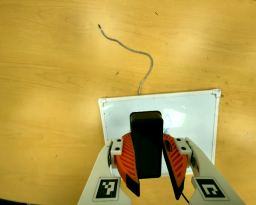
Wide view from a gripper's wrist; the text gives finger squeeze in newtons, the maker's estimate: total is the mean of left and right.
{"total": 9.2, "left": 9.5, "right": 8.9}